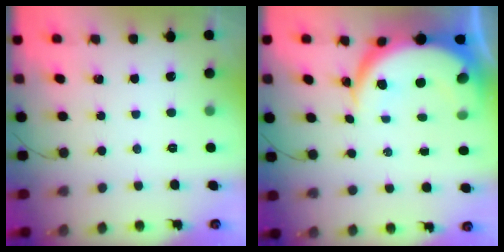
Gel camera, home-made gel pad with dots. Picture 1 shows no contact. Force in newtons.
{"total": 9.3, "press": 9.3, "slide": 0.7}